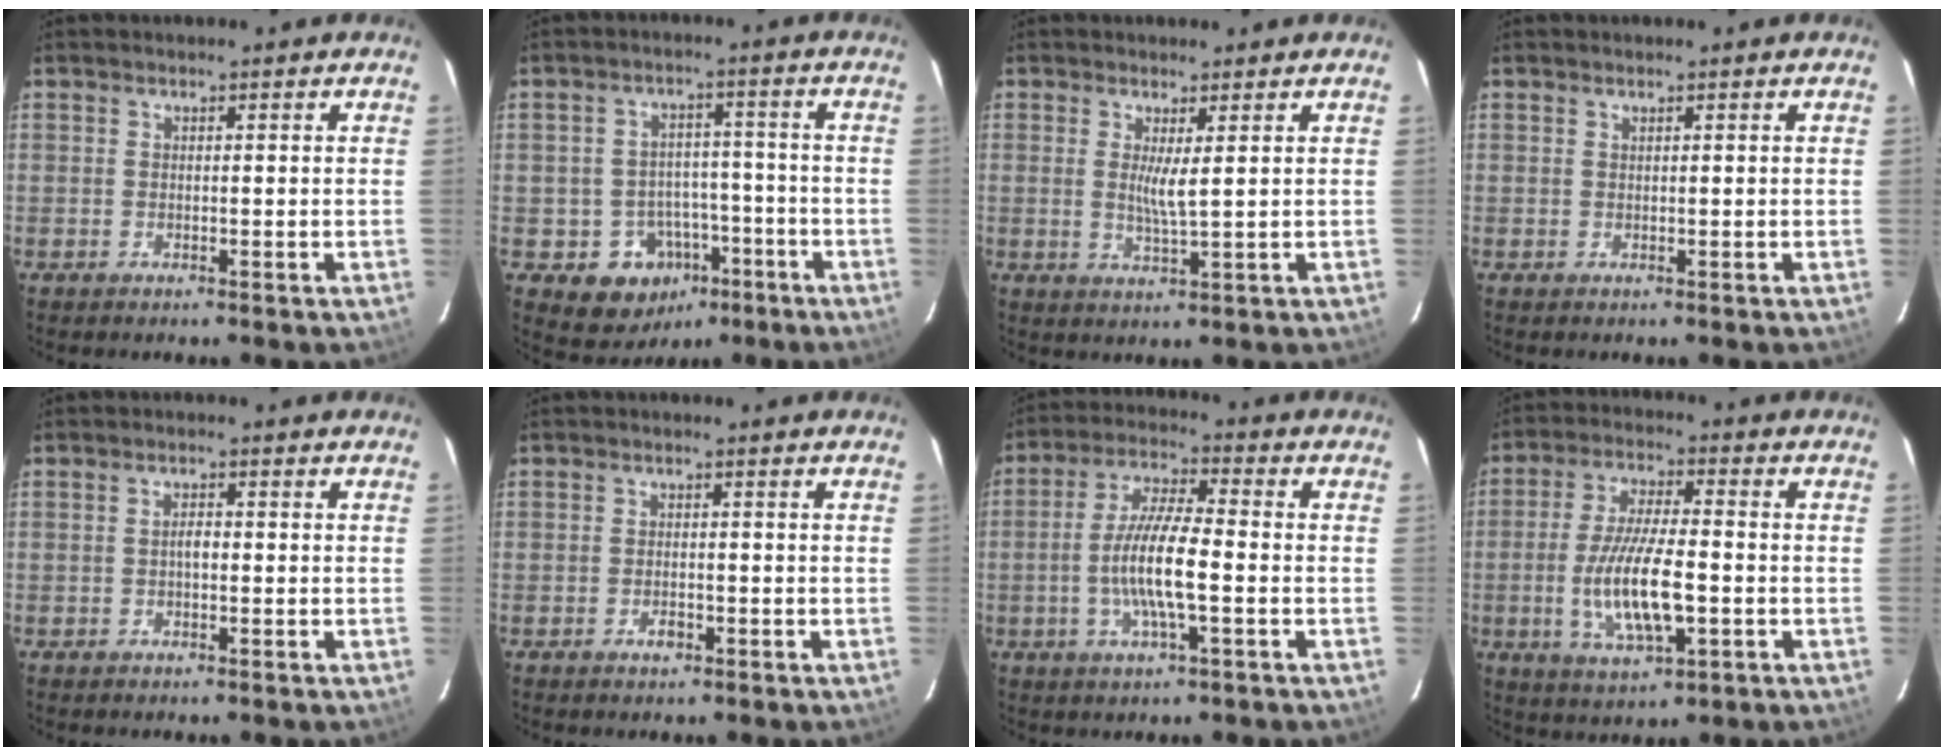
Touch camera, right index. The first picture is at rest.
{"total": 10.7, "force": [-5.5, 8.5, 3.7], "torque": [-0.081, 0.028, -0.054]}
{"total": 3.4, "force": [0.9, -0.1, 3.3], "torque": [-0.061, -0.011, 0.014]}
{"total": 0.0}
{"total": 1.5, "force": [-0.3, 0.7, 1.3], "torque": [-0.023, 0.006, -0.006]}
{"total": 1.9, "force": [-1.0, 1.1, 1.2], "torque": [-0.023, 0.002, -0.016]}
{"total": 10.1, "force": [-2.2, 1.8, 9.7], "torque": [-0.193, -0.001, -0.043]}
{"total": 12.7, "force": [-2.9, 3.8, 11.8], "torque": [-0.236, -0.012, -0.048]}